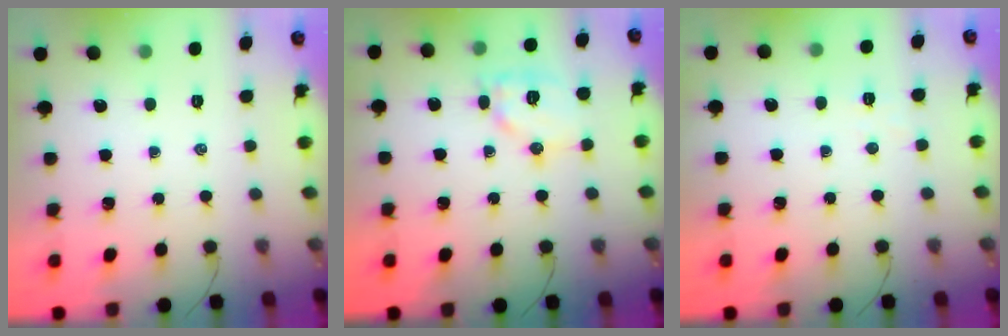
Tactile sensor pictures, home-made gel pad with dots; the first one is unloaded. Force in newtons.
{"total": 10.5, "press": 10.5, "slide": 0.3}
{"total": 2.6, "press": 2.4, "slide": 0.8}